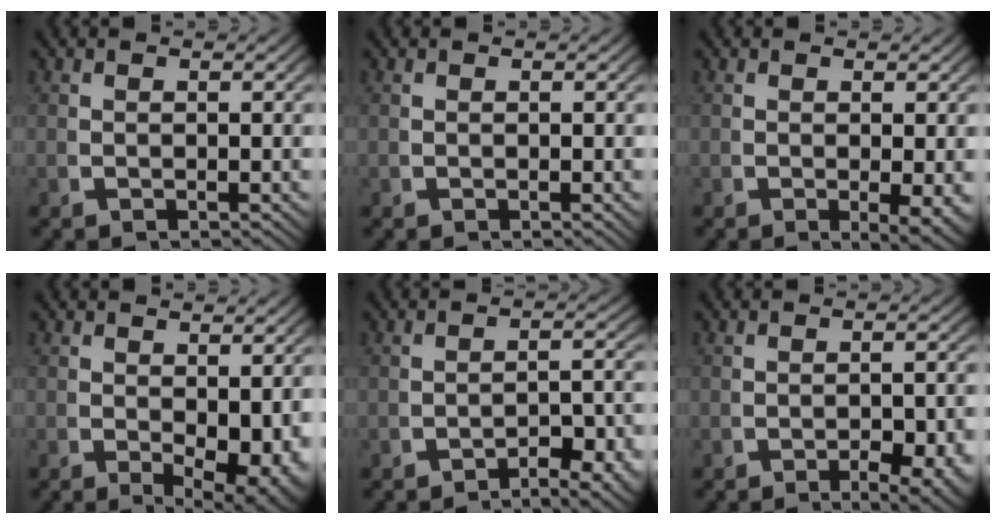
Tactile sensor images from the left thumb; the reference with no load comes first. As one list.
[{"total": 0.0}, {"total": 2.9, "force": [-0.3, 0.9, 2.7], "torque": [-0.040, -0.014, 0.002]}, {"total": 4.4, "force": [-0.2, 2.2, 3.8], "torque": [-0.064, -0.023, 0.013]}, {"total": 4.4, "force": [-3.2, 1.3, 2.8], "torque": [-0.034, -0.008, -0.047]}, {"total": 4.5, "force": [-2.1, 1.6, 3.6], "torque": [-0.049, -0.010, -0.030]}]